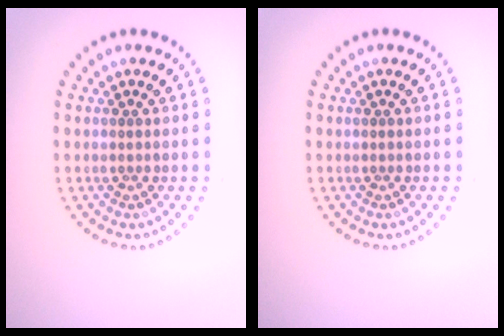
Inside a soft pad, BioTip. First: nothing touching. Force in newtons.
{"total": 0.0}